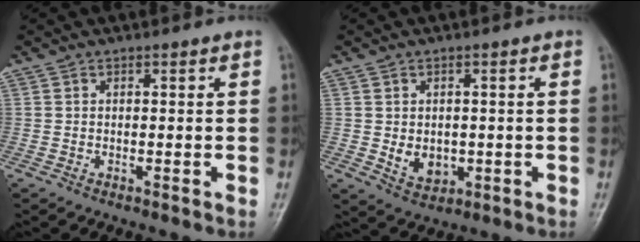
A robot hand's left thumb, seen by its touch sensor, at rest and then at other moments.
{"total": 5.0, "force": [-0.5, 3.9, 3.1], "torque": [-0.030, -0.006, 0.004]}